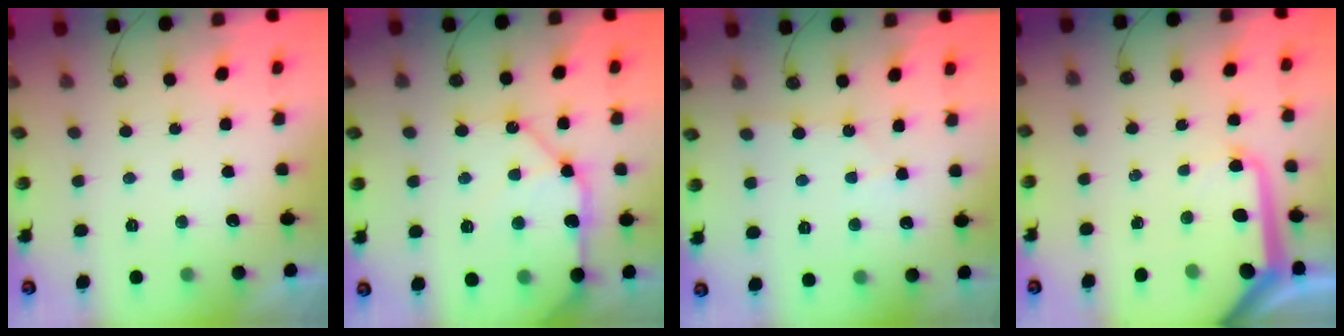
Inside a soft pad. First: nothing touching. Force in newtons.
{"total": 15.9, "press": 15.7, "slide": 2.4}
{"total": 2.7, "press": 2.7, "slide": 0.3}
{"total": 12.2, "press": 12.2, "slide": 1.4}